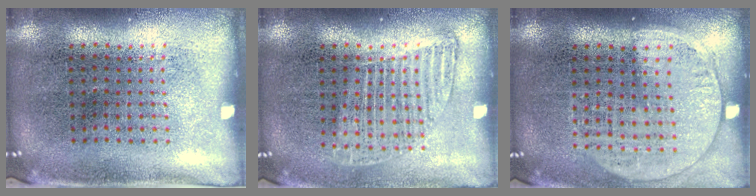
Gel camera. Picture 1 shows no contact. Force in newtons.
{"total": 1.3, "press": 1.1, "slide": 0.7}
{"total": 1.5, "press": 1.4, "slide": 0.7}